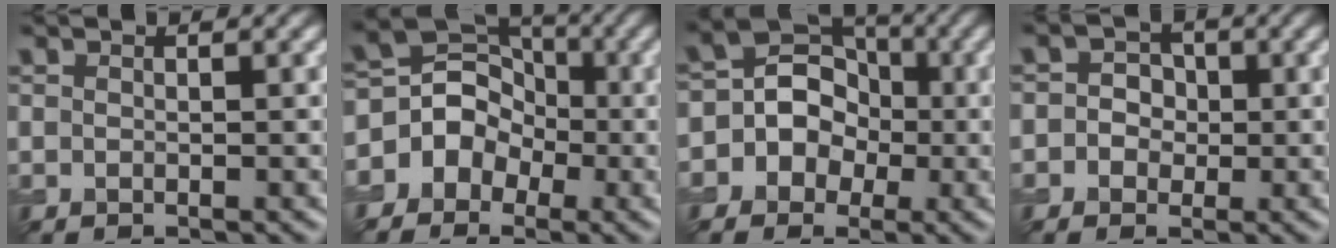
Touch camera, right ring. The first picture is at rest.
{"total": 6.4, "force": [-1.9, 5.7, 2.1], "torque": [-0.012, 0.025, -0.057]}
{"total": 7.0, "force": [-0.8, 6.4, 2.6], "torque": [-0.014, 0.038, -0.043]}
{"total": 2.2, "force": [-0.2, 2.1, 0.7], "torque": [0.014, 0.011, -0.015]}